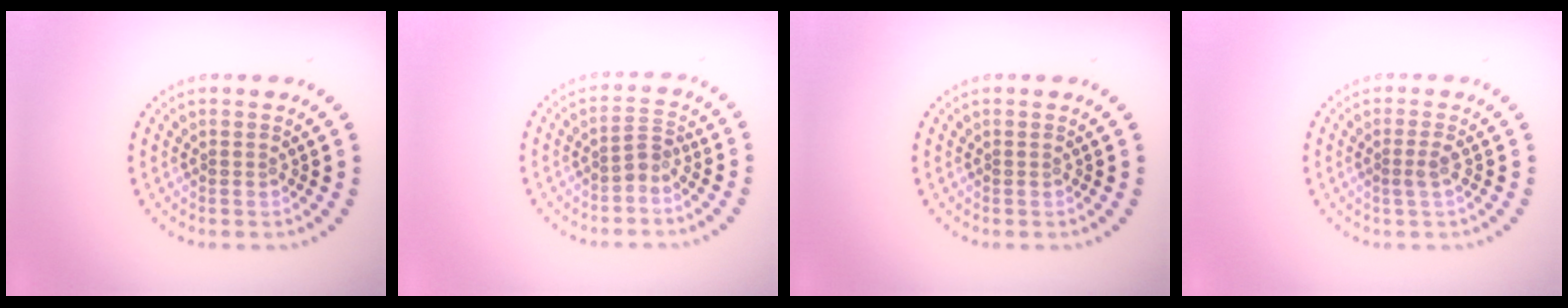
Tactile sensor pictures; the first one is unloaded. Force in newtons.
{"total": 1.5, "press": 1.3, "slide": 0.9}
{"total": 0.0}
{"total": 1.2, "press": 1.0, "slide": 0.7}